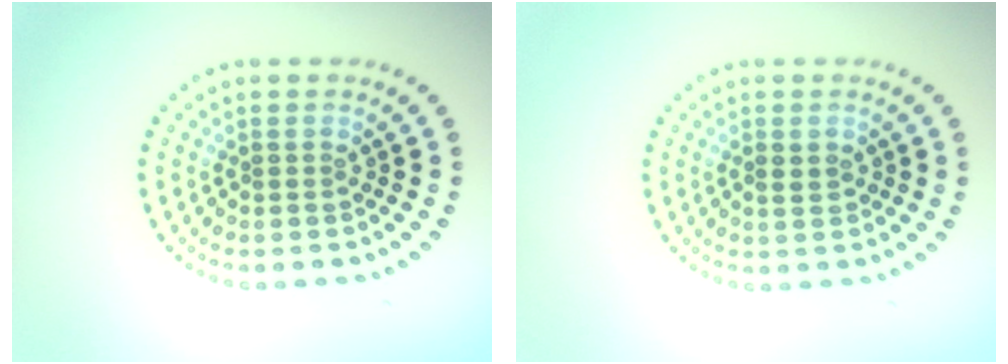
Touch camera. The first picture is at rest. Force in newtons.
{"total": 0.8, "press": 0.8, "slide": 0.3}